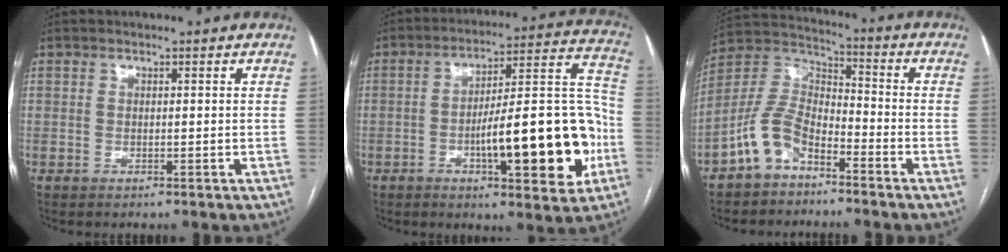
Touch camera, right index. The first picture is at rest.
{"total": 20.6, "force": [-5.7, 4.5, 19.2], "torque": [-0.243, 0.032, -0.073]}
{"total": 9.3, "force": [-5.8, 4.5, 5.6], "torque": [-0.131, 0.024, -0.118]}